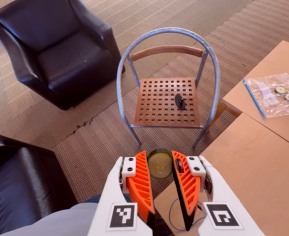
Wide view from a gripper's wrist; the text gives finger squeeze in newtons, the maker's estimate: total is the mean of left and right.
{"total": 9.1, "left": 9.3, "right": 8.9}